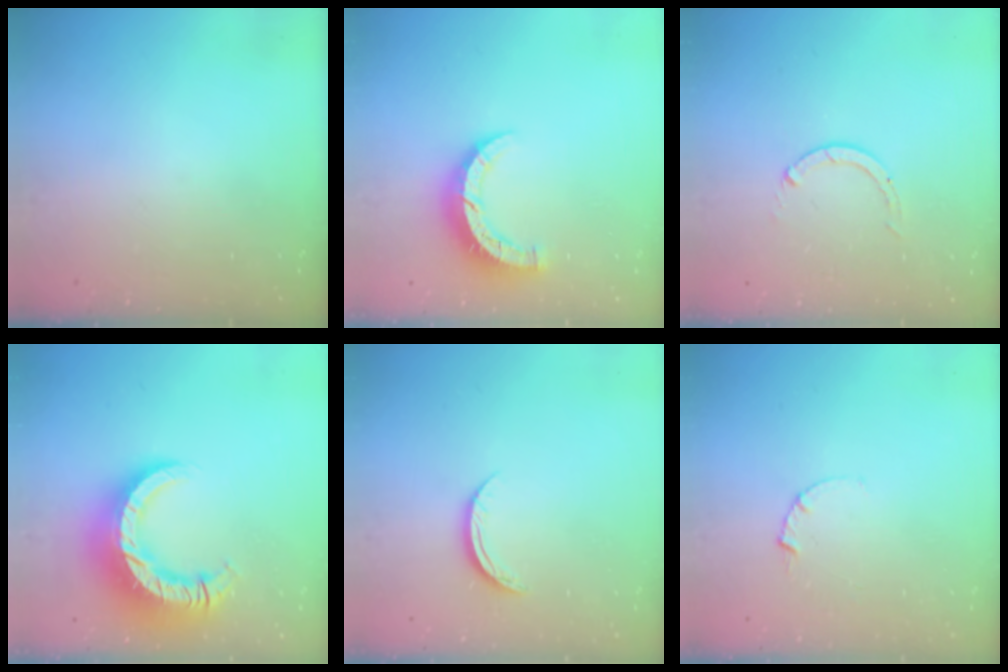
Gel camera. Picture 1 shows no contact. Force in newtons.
{"total": 8.0, "press": 7.9, "slide": 0.6}
{"total": 0.0}
{"total": 15.7, "press": 15.6, "slide": 1.7}
{"total": 4.9, "press": 4.8, "slide": 0.6}
{"total": 2.5, "press": 2.5, "slide": 0.3}